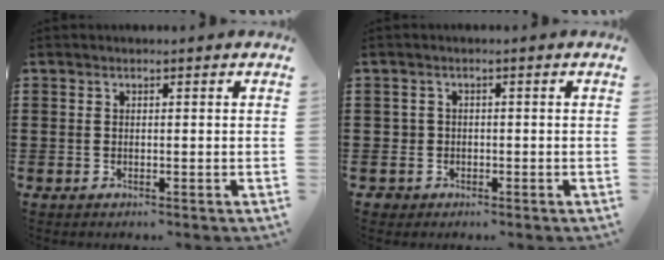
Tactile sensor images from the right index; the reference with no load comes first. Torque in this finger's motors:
{"motor_torque": [-0.95, 1.19, -0.01, -0.01]}